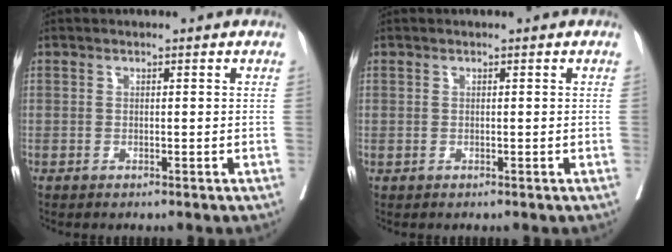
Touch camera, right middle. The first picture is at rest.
{"total": 0.0}